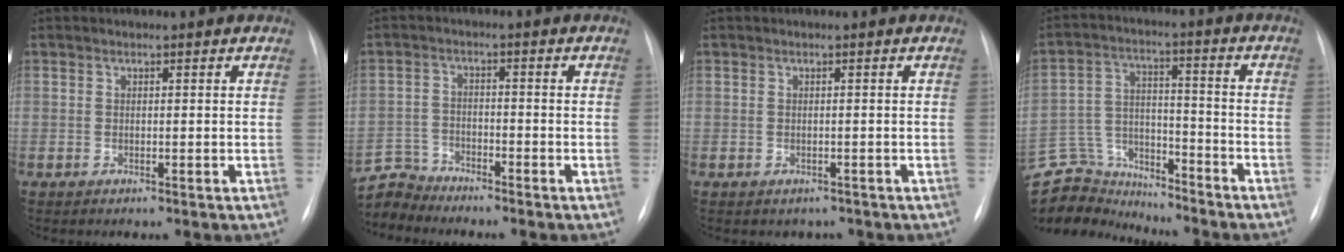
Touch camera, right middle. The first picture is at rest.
{"total": 5.2, "force": [-5.0, 0.5, -1.2], "torque": [0.023, 0.000, -0.099]}
{"total": 0.8, "force": [-0.5, 0.6, 0.1], "torque": [-0.004, 0.002, -0.004]}
{"total": 12.6, "force": [-12.2, 3.0, 0.0], "torque": [-0.005, 0.049, -0.214]}